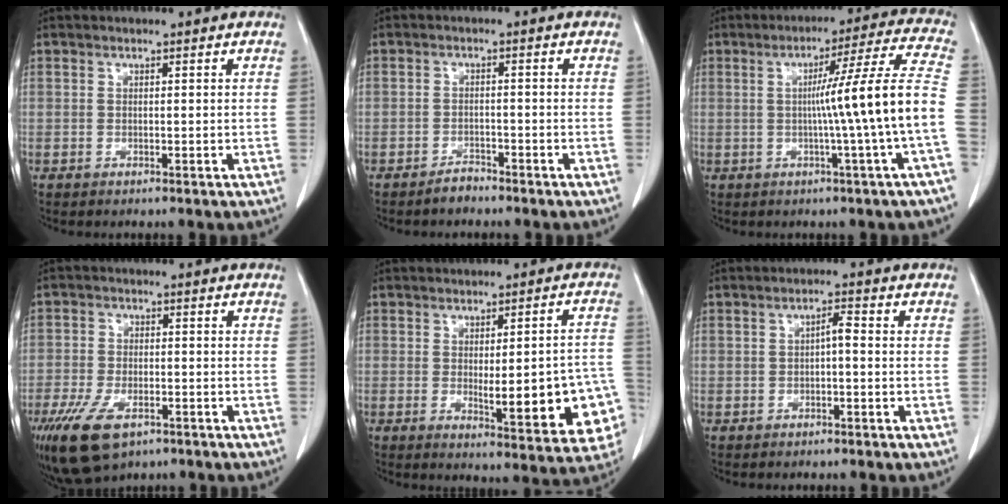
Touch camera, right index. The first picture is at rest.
{"total": 2.0, "force": [-1.9, 0.6, 0.4], "torque": [-0.007, 0.000, -0.032]}
{"total": 13.0, "force": [-1.5, -2.9, 12.6], "torque": [-0.173, 0.004, -0.021]}
{"total": 10.9, "force": [-6.4, 5.5, 6.9], "torque": [-0.142, -0.012, -0.105]}
{"total": 14.8, "force": [-3.5, 3.5, 14.0], "torque": [-0.111, 0.015, -0.028]}
{"total": 2.6, "force": [-0.6, 0.7, 2.4], "torque": [-0.039, 0.011, -0.009]}